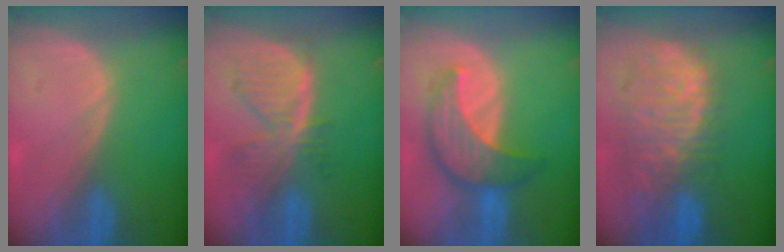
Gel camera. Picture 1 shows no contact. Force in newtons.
{"total": 8.0, "press": 7.0, "slide": 3.9}
{"total": 7.9, "press": 7.6, "slide": 2.2}
{"total": 11.7, "press": 9.8, "slide": 6.4}